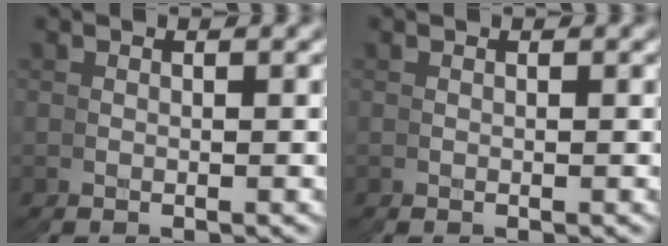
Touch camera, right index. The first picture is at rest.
{"total": 0.0}